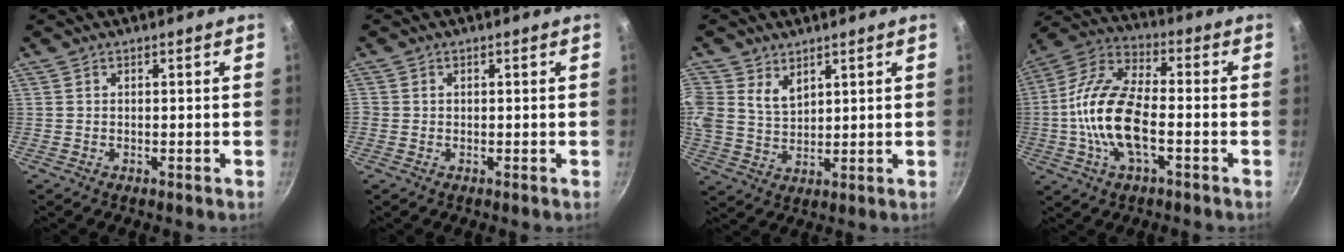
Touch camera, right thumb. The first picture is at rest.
{"total": 0.6, "force": [0.0, 0.6, 0.2], "torque": [0.002, 0.002, -0.001]}
{"total": 7.8, "force": [4.0, 5.4, 4.0], "torque": [-0.064, -0.016, 0.089]}
{"total": 16.3, "force": [-2.8, 7.5, 14.2], "torque": [-0.294, 0.031, -0.057]}